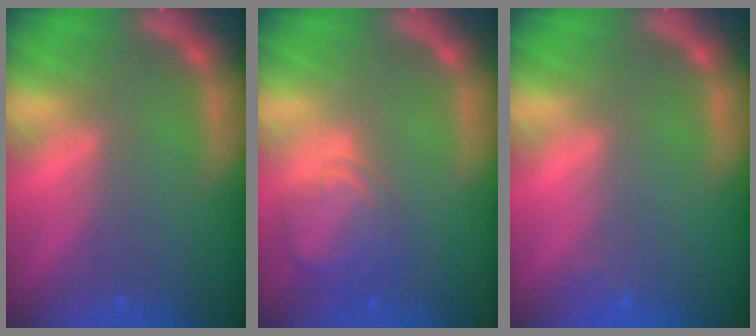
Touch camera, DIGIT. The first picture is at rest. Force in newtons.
{"total": 4.5}
{"total": 0.9}